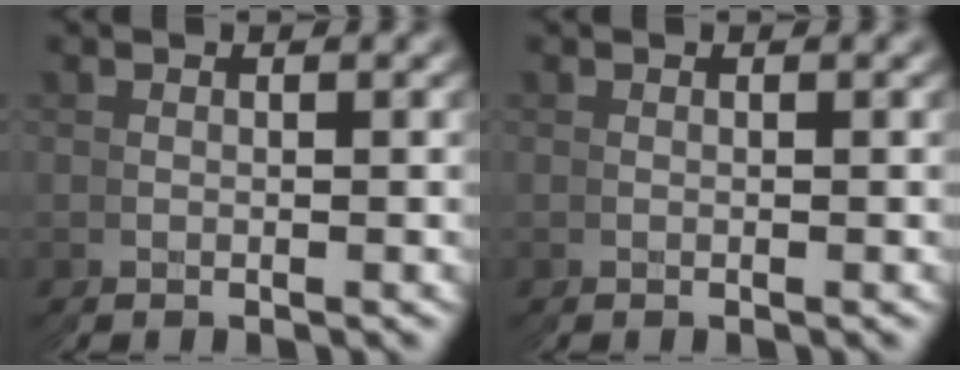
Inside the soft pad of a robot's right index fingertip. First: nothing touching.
{"total": 0.0}